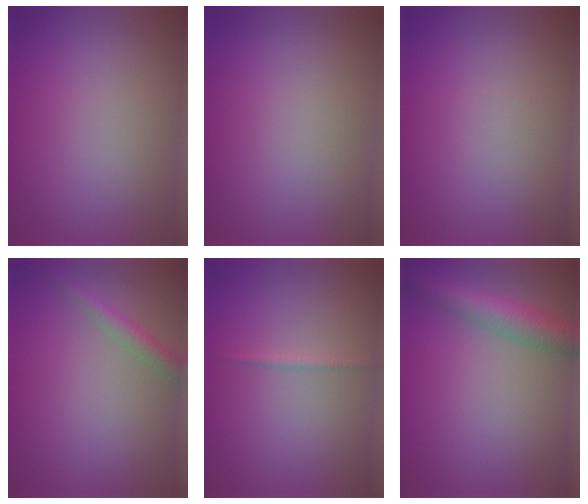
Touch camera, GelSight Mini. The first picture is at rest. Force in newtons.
{"total": 0.0}
{"total": 0.0}
{"total": 2.1, "press": 2.1, "slide": 0.0}
{"total": 0.7, "press": 0.7, "slide": 0.0}
{"total": 5.3, "press": 5.3, "slide": 0.2}